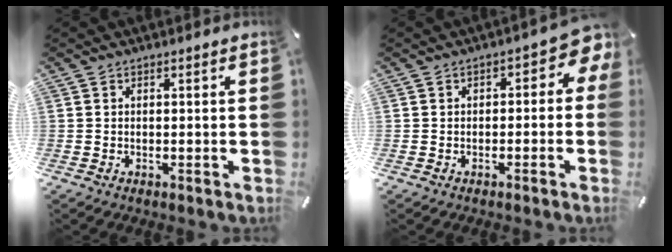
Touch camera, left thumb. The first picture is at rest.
{"total": 4.3, "force": [-0.1, 2.7, 3.4], "torque": [-0.043, 0.001, -0.010]}